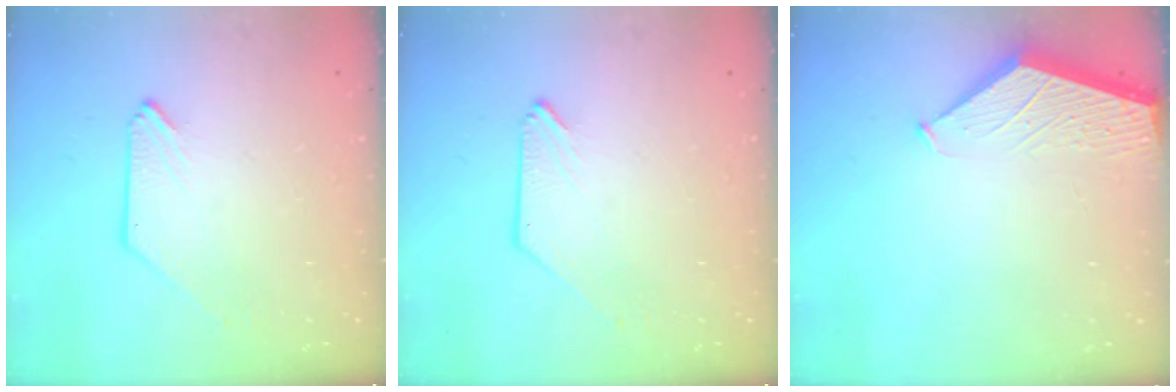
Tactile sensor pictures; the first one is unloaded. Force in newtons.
{"total": 0.0}
{"total": 1.9, "press": 1.9, "slide": 0.2}